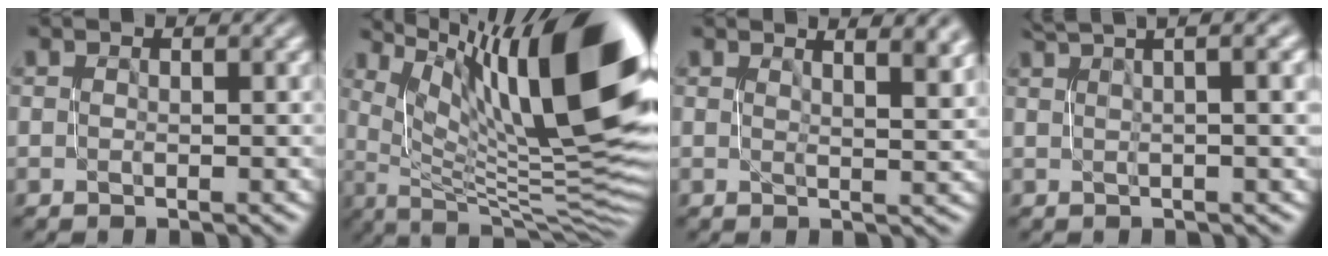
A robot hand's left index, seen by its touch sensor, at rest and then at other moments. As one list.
[{"total": 16.5, "force": [7.4, 4.8, 13.9], "torque": [-0.217, 0.024, 0.142]}, {"total": 6.1, "force": [3.2, 2.3, 4.6], "torque": [-0.029, 0.013, 0.030]}, {"total": 9.1, "force": [4.2, 3.0, 7.4], "torque": [-0.080, 0.035, 0.036]}]